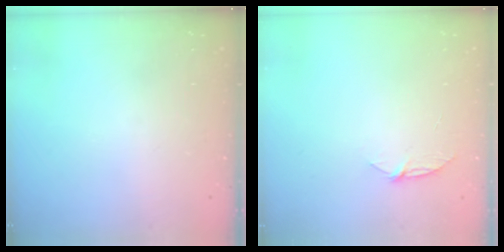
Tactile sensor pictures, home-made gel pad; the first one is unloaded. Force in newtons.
{"total": 4.9, "press": 4.8, "slide": 0.6}